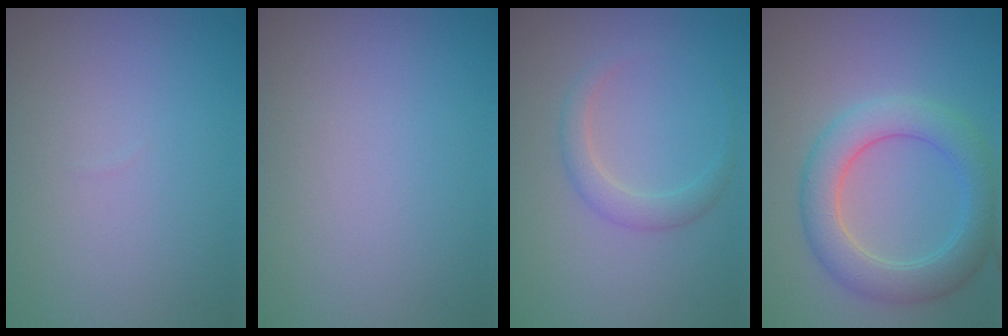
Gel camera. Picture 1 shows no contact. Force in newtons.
{"total": 0.0}
{"total": 1.9, "press": 1.9, "slide": 0.1}
{"total": 5.3, "press": 5.3, "slide": 0.2}